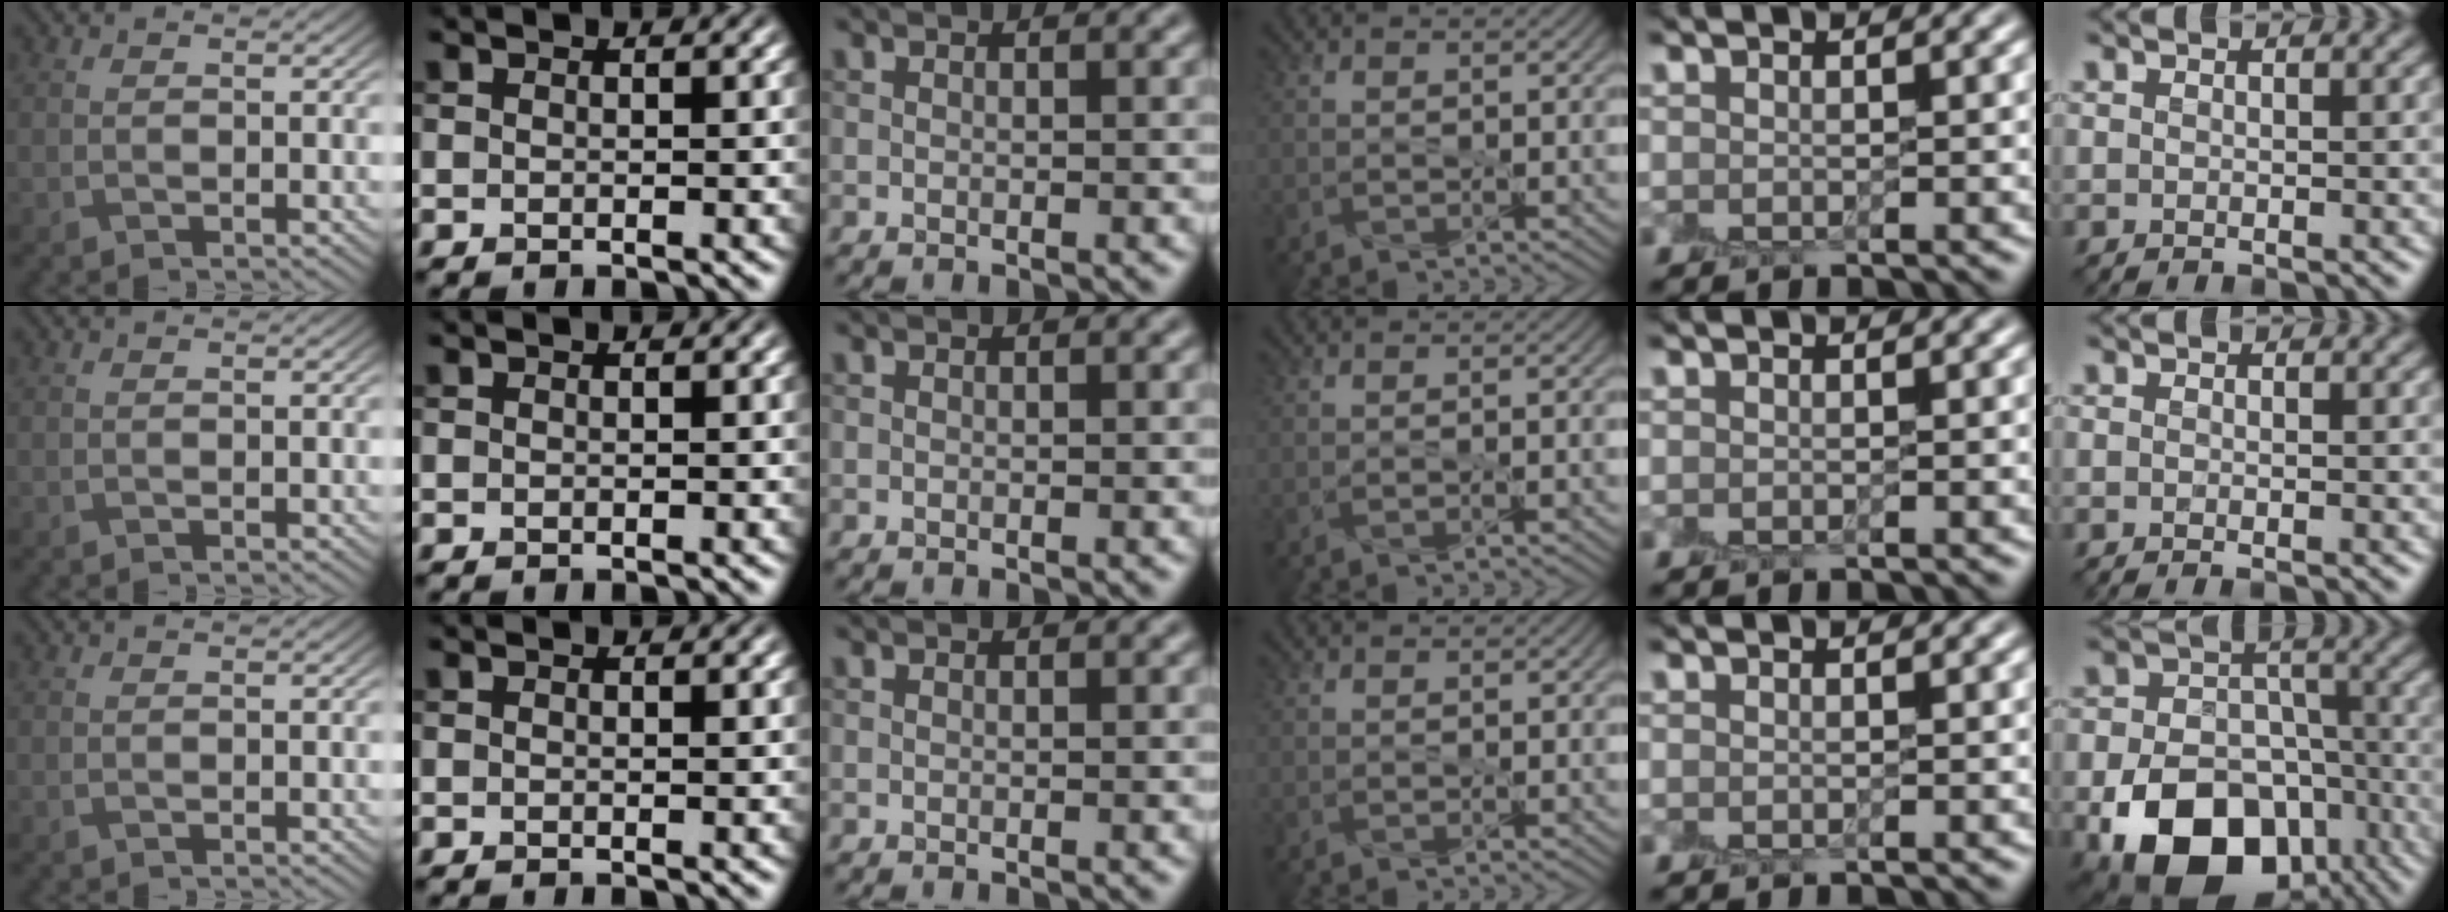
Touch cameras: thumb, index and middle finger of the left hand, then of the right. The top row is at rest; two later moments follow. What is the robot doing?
{"motion": "peel", "object": "lint roller sheet"}